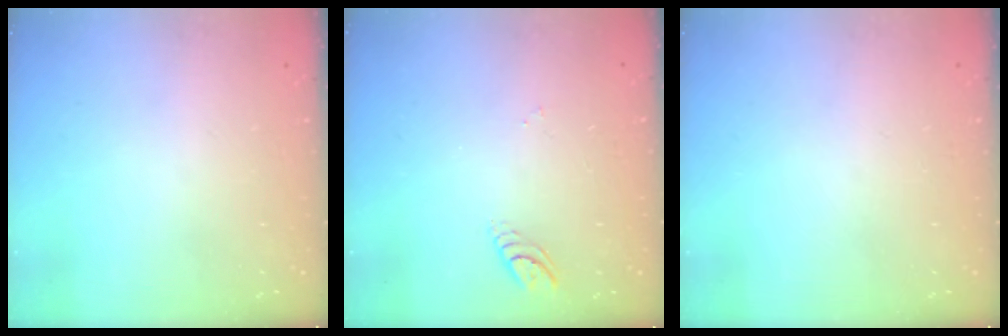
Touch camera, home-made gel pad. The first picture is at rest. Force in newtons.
{"total": 4.0, "press": 4.0, "slide": 0.2}
{"total": 0.0}